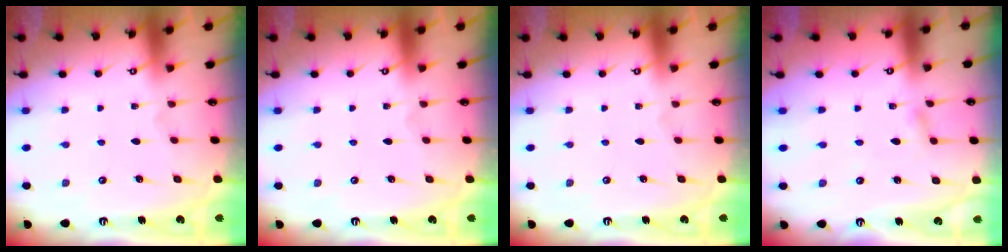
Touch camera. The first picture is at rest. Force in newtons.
{"total": 0.0}
{"total": 0.0}
{"total": 2.8, "press": 2.8, "slide": 0.3}